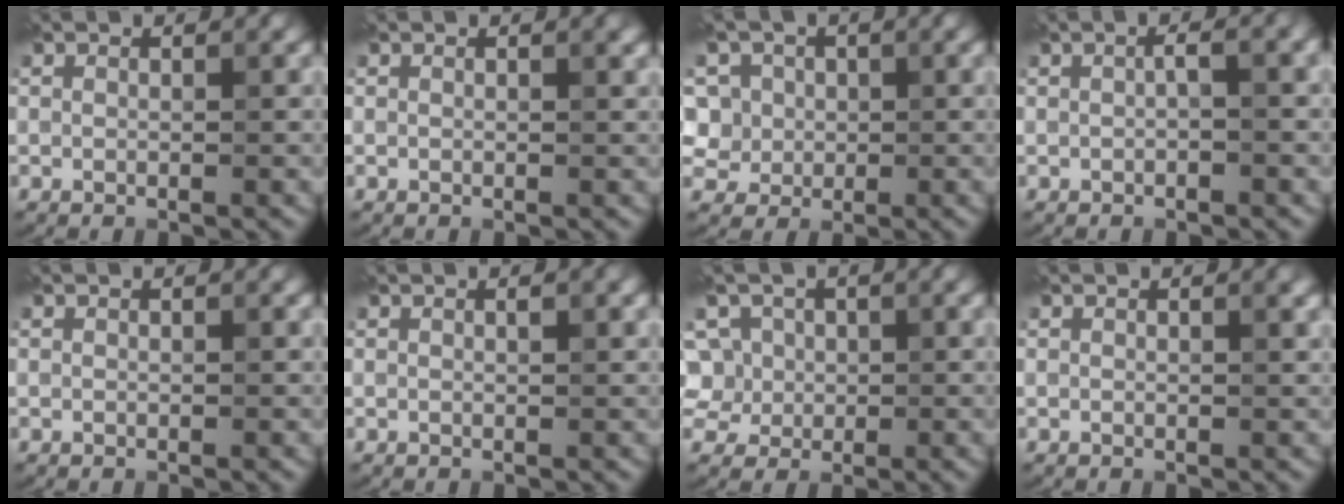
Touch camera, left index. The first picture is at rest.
{"total": 0.6, "force": [0.2, 0.1, 0.5], "torque": [-0.007, 0.001, 0.002]}
{"total": 7.8, "force": [3.0, 6.5, 3.1], "torque": [-0.064, 0.026, 0.024]}
{"total": 1.5, "force": [-0.1, 0.3, 1.5], "torque": [-0.026, 0.007, -0.002]}
{"total": 0.0}
{"total": 0.7, "force": [0.2, 0.2, 0.7], "torque": [-0.010, 0.003, 0.004]}
{"total": 6.2, "force": [1.9, 5.3, 2.5], "torque": [-0.052, 0.030, 0.014]}
{"total": 0.9, "force": [0.3, 0.3, 0.8], "torque": [-0.009, 0.000, 0.003]}